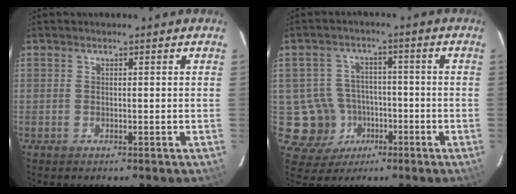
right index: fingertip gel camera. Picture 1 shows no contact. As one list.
[{"total": 9.0, "force": [-3.0, 8.4, 1.0], "torque": [-0.046, 0.026, -0.029]}]